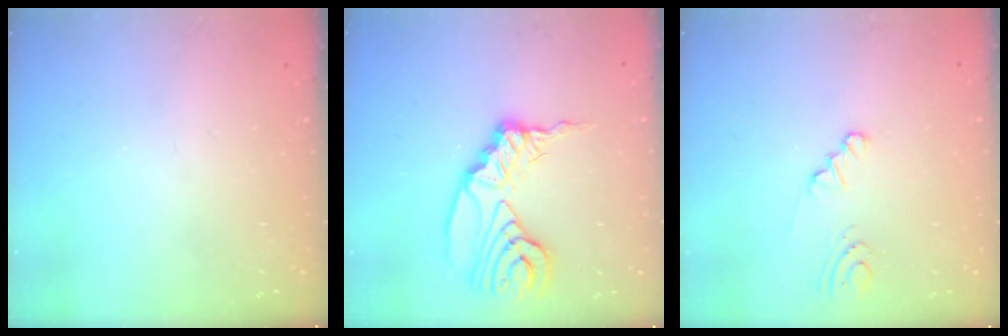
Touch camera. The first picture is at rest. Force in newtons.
{"total": 14.9, "press": 14.8, "slide": 1.9}
{"total": 1.0, "press": 1.0, "slide": 0.1}